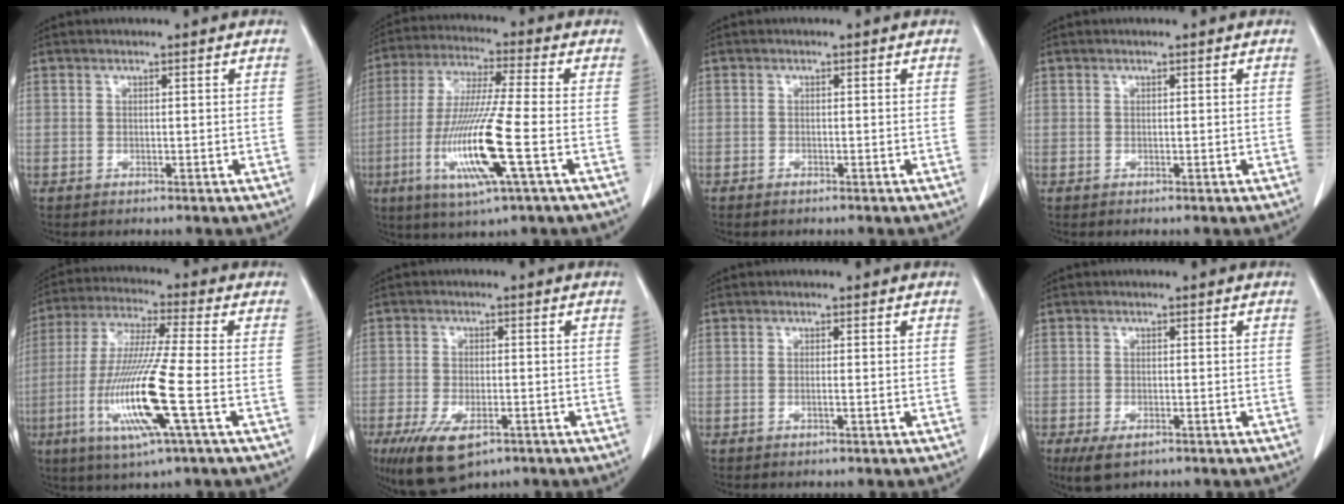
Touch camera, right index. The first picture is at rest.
{"total": 14.5, "force": [-4.2, 0.1, 13.9], "torque": [-0.285, -0.020, -0.084]}
{"total": 0.6, "force": [-0.5, 0.3, 0.2], "torque": [-0.003, 0.000, -0.007]}
{"total": 0.0}
{"total": 15.0, "force": [-4.4, -0.3, 14.4], "torque": [-0.298, -0.020, -0.089]}
{"total": 8.8, "force": [-5.1, 3.9, 6.0], "torque": [-0.106, -0.014, -0.081]}
{"total": 0.7, "force": [-0.2, -0.1, 0.6], "torque": [-0.011, -0.001, -0.004]}
{"total": 4.3, "force": [-2.6, 2.1, 2.7], "torque": [-0.048, -0.008, -0.038]}